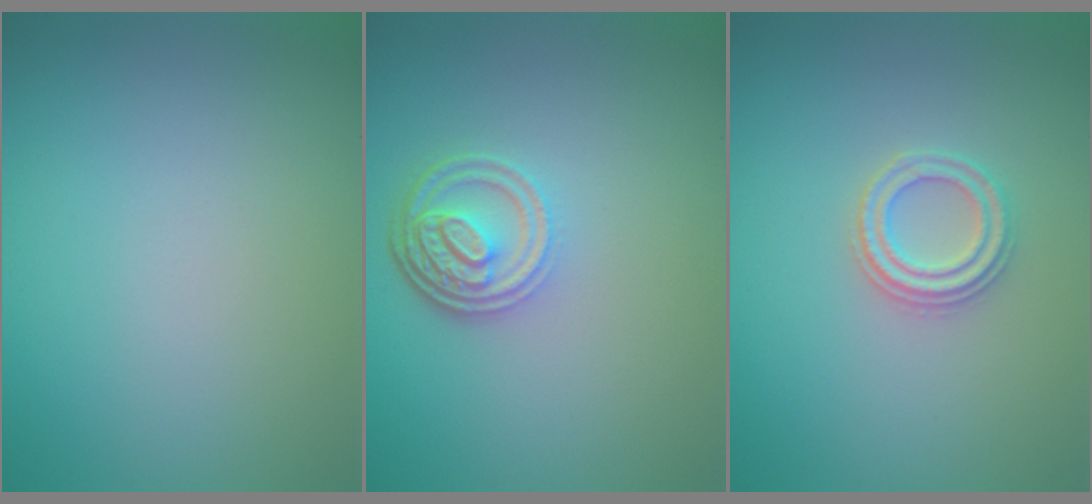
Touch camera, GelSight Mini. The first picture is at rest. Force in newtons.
{"total": 4.4, "press": 3.3, "slide": 2.9}
{"total": 2.4, "press": 2.3, "slide": 0.4}